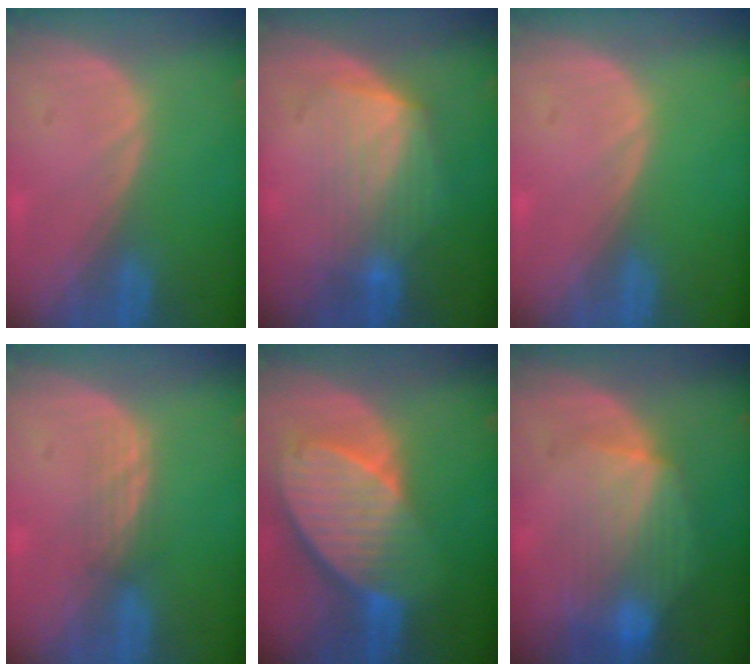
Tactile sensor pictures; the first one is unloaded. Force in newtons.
{"total": 6.4, "press": 6.3, "slide": 1.2}
{"total": 0.0}
{"total": 2.4, "press": 2.3, "slide": 0.5}
{"total": 10.2, "press": 8.8, "slide": 5.2}
{"total": 8.9, "press": 8.0, "slide": 3.9}